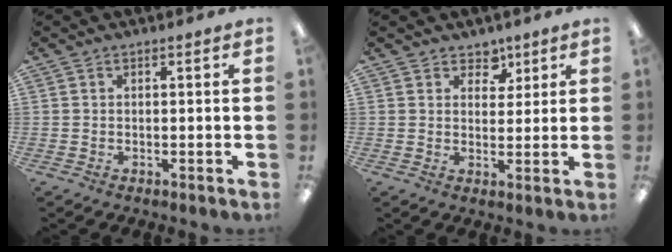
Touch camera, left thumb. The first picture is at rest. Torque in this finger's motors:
{"motor_torque": [0.04, 0.36, -0.40, 0.32, 0.03]}